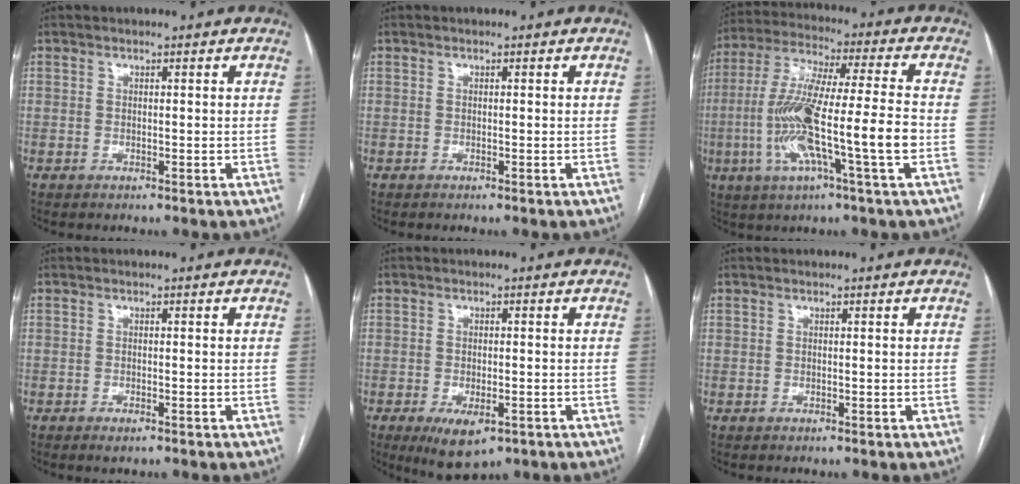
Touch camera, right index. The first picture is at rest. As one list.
[{"total": 0.0}, {"total": 16.2, "force": [-3.9, 0.4, 15.7], "torque": [-0.308, 0.000, -0.076]}, {"total": 1.1, "force": [-0.7, 0.3, 0.8], "torque": [-0.012, -0.001, -0.007]}, {"total": 6.4, "force": [-3.2, 2.7, 4.8], "torque": [-0.079, -0.011, -0.040]}, {"total": 0.0}]